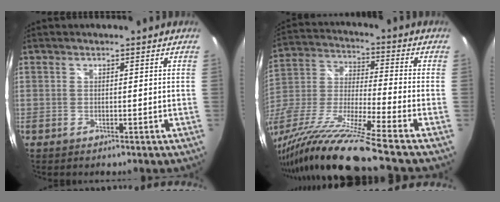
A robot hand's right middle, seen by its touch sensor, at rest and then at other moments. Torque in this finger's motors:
{"motor_torque": [1.42, -0.72, 0.62, 0.21]}